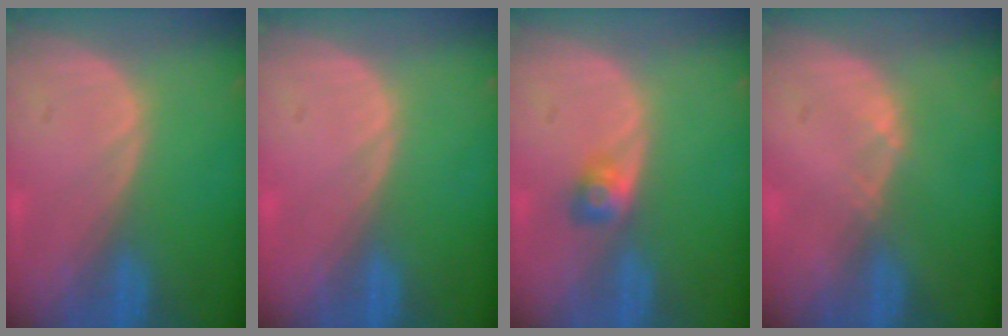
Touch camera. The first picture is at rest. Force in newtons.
{"total": 0.0}
{"total": 2.4, "press": 2.2, "slide": 1.0}
{"total": 0.6, "press": 0.5, "slide": 0.2}